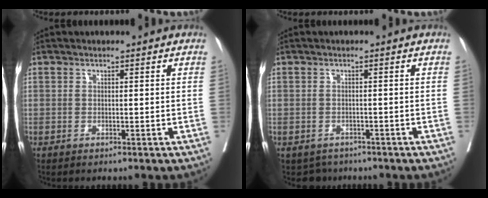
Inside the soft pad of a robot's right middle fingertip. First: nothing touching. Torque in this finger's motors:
{"motor_torque": [-0.04, -0.38, -0.01, -0.01]}